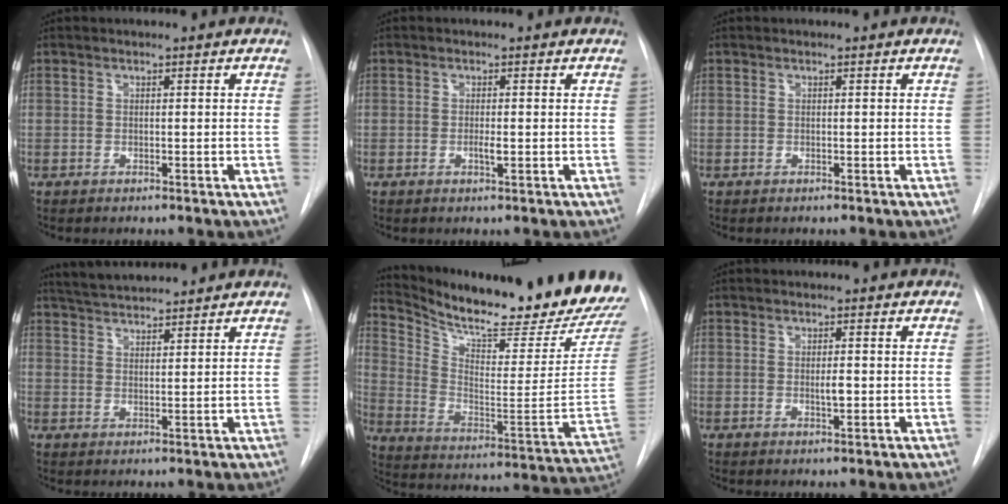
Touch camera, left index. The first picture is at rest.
{"total": 1.3, "force": [-0.3, 0.3, 1.2], "torque": [-0.022, -0.002, -0.005]}
{"total": 0.0}
{"total": 6.9, "force": [6.5, 0.6, 2.1], "torque": [-0.044, 0.029, 0.112]}
{"total": 24.7, "force": [22.2, 1.0, 10.6], "torque": [-0.186, -0.097, 0.319]}
{"total": 1.6, "force": [-0.2, 0.4, 1.5], "torque": [-0.026, -0.002, -0.002]}